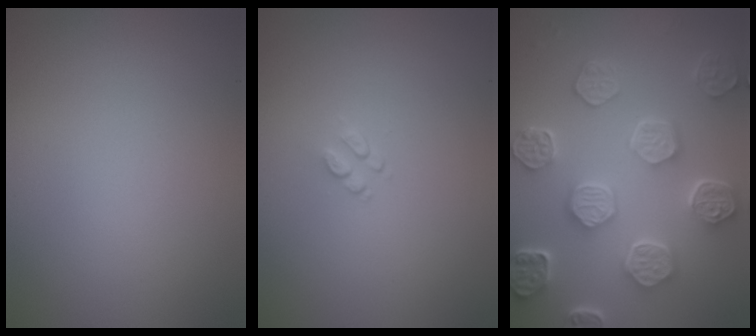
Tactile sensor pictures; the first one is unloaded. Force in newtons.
{"total": 0.9, "press": 0.6, "slide": 0.7}
{"total": 8.0, "press": 6.1, "slide": 5.2}